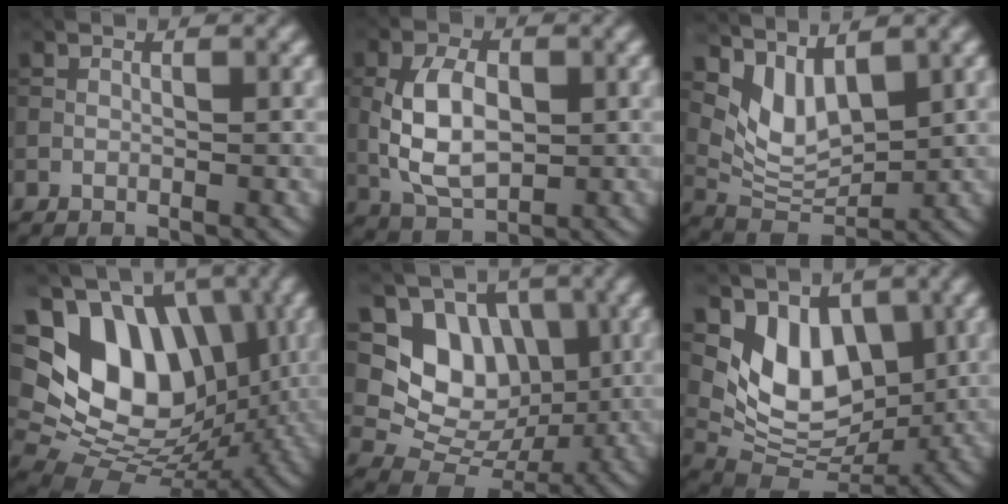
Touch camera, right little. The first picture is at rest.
{"total": 6.1, "force": [-0.1, 3.6, 4.8], "torque": [-0.102, 0.000, 0.000]}
{"total": 4.4, "force": [2.8, 2.2, 2.7], "torque": [-0.063, -0.018, 0.053]}
{"total": 15.7, "force": [2.9, 11.4, 10.4], "torque": [-0.188, -0.003, 0.059]}
{"total": 7.4, "force": [1.7, 6.0, 4.0], "torque": [-0.062, -0.016, 0.023]}
{"total": 7.0, "force": [2.4, 4.8, 4.5], "torque": [-0.080, -0.020, 0.035]}